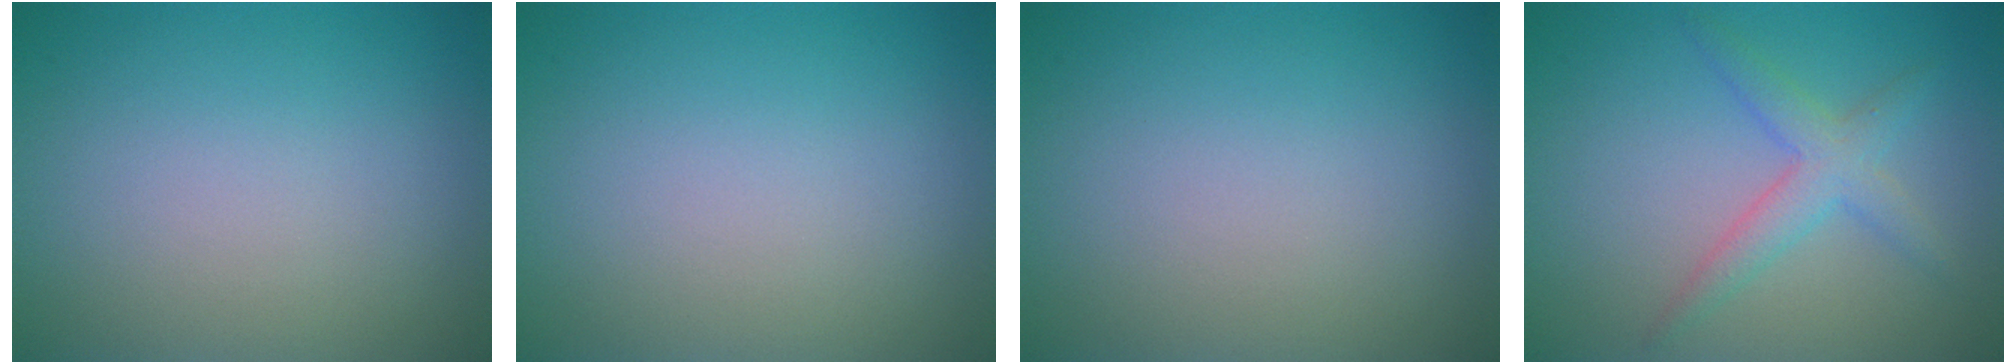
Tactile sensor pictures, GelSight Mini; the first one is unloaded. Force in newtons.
{"total": 0.0}
{"total": 0.0}
{"total": 2.9, "press": 2.9, "slide": 0.1}